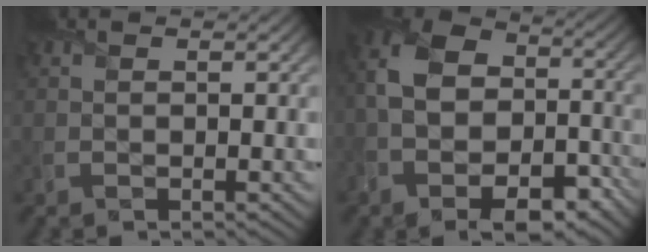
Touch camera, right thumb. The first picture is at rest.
{"total": 16.3, "force": [-5.8, 11.1, 10.4], "torque": [-0.206, -0.041, -0.075]}